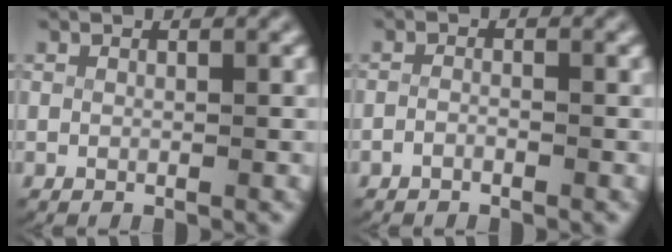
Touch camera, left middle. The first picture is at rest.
{"total": 1.1, "force": [-1.0, 0.3, 0.2], "torque": [-0.014, -0.010, -0.017]}